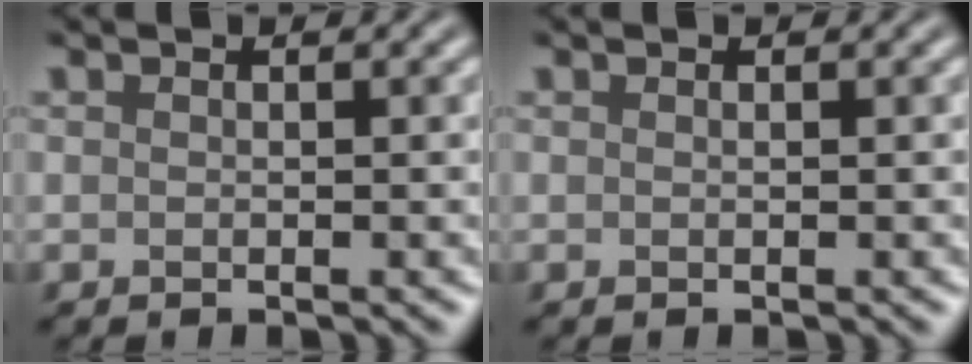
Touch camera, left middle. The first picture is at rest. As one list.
[{"total": 0.0}]